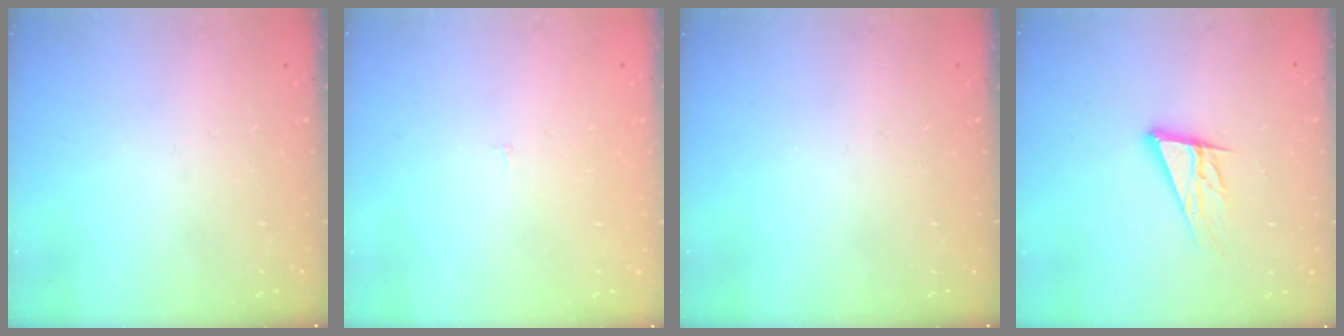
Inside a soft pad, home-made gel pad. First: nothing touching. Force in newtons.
{"total": 1.8, "press": 1.8, "slide": 0.1}
{"total": 0.0}
{"total": 13.6, "press": 13.1, "slide": 3.6}